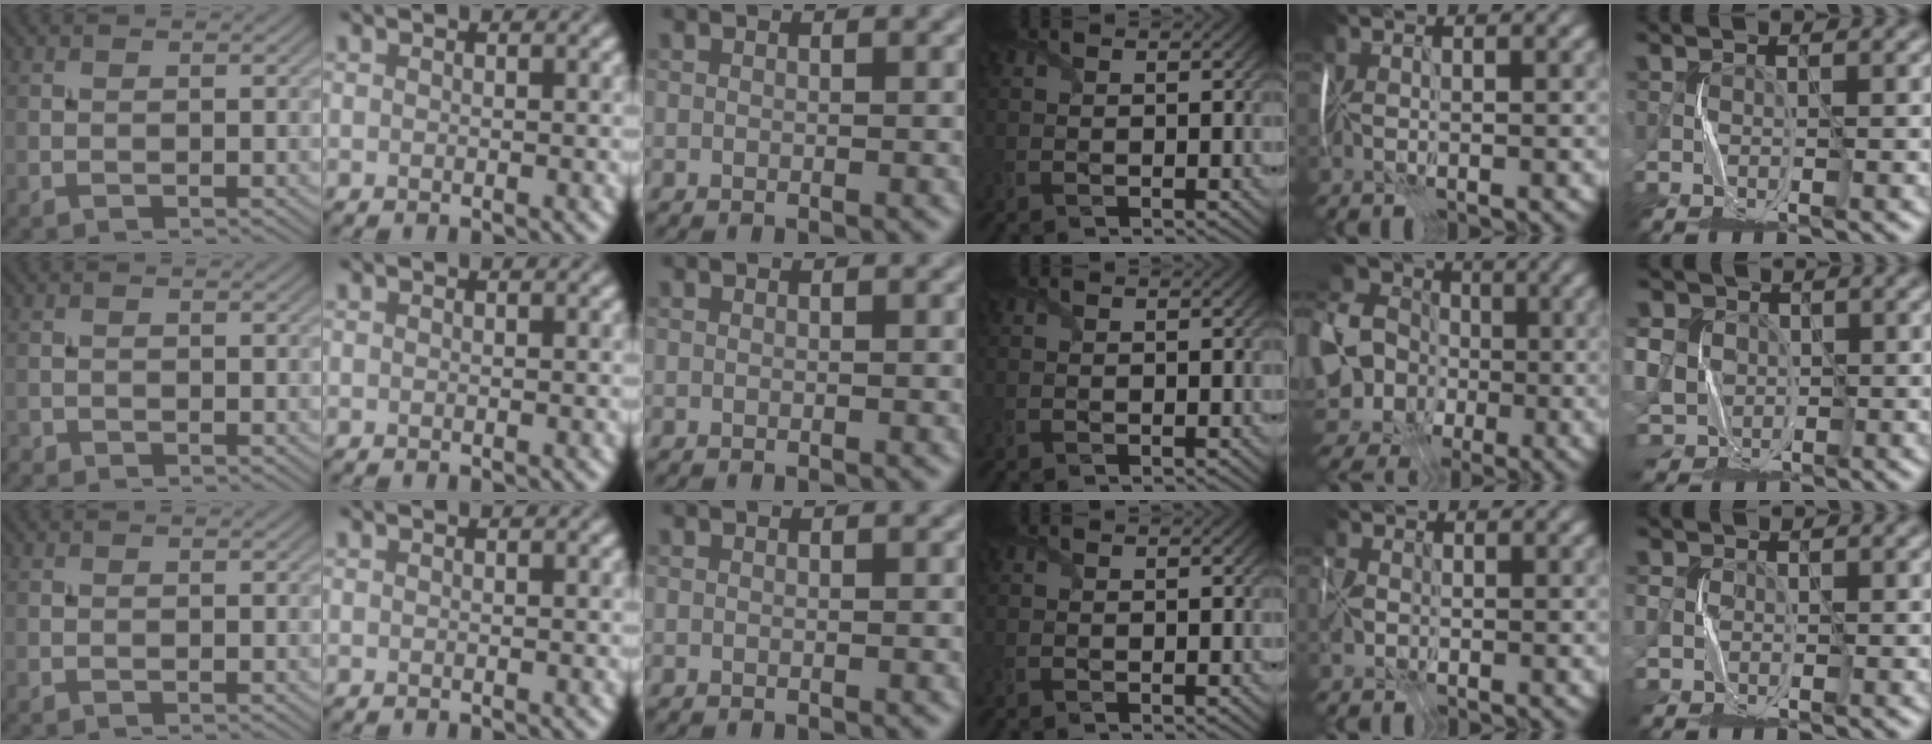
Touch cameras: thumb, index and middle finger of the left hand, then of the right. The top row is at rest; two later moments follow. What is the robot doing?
{"motion": "fold", "object": "shipping label"}